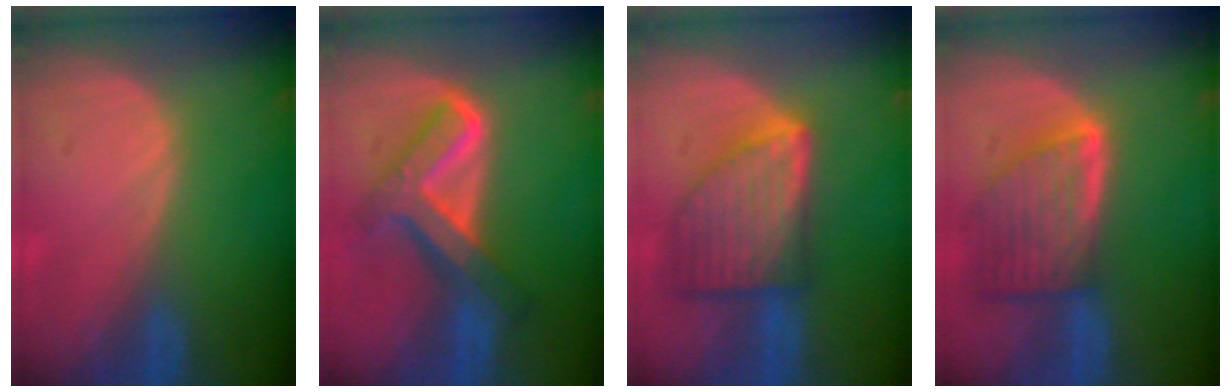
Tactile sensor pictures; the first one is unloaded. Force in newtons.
{"total": 8.2, "press": 8.2, "slide": 0.7}
{"total": 9.0, "press": 9.0, "slide": 0.6}
{"total": 8.0, "press": 7.3, "slide": 3.4}